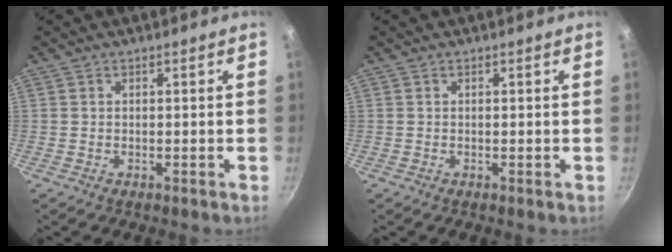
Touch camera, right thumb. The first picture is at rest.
{"total": 0.0}